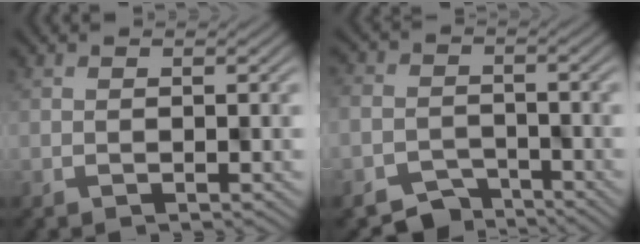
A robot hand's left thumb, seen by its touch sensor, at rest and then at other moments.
{"total": 4.6, "force": [-3.5, 2.8, 1.0], "torque": [-0.019, -0.010, -0.067]}